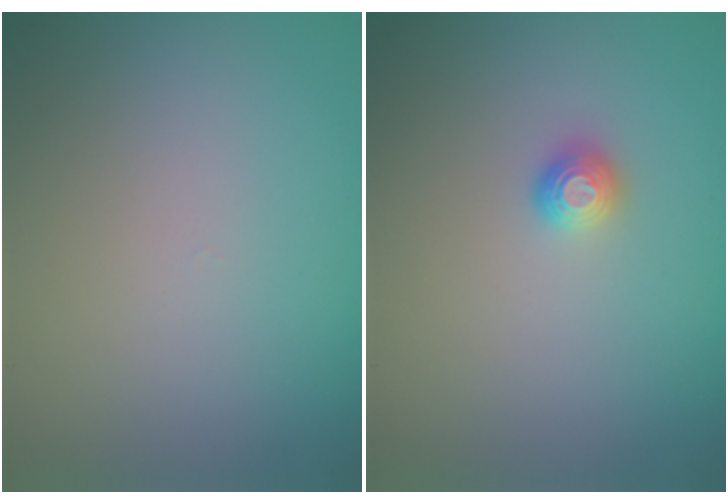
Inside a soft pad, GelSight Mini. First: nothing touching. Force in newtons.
{"total": 1.1, "press": 1.0, "slide": 0.2}